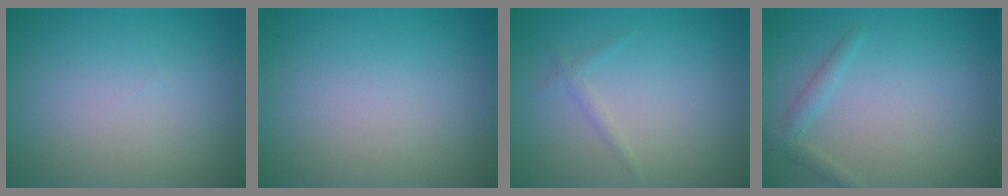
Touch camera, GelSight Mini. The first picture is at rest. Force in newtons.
{"total": 0.0}
{"total": 0.9, "press": 0.9, "slide": 0.1}
{"total": 1.4, "press": 1.4, "slide": 0.0}